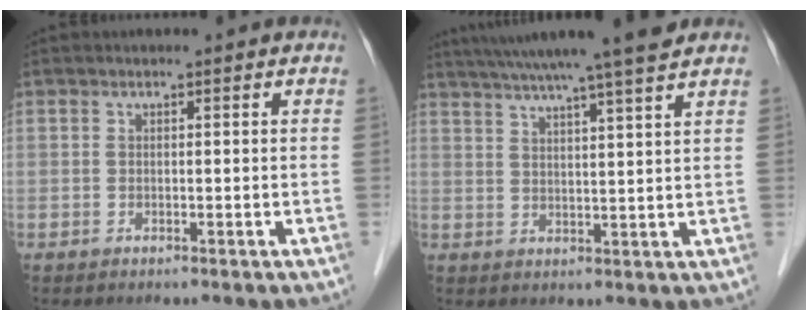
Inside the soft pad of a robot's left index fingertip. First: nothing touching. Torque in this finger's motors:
{"motor_torque": [0.82, -0.90, 0.73, 0.17]}